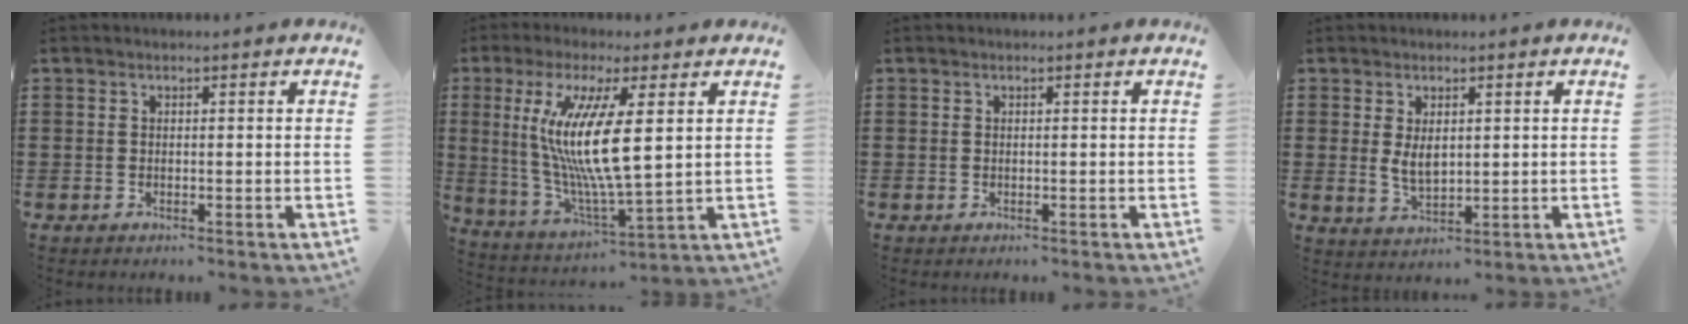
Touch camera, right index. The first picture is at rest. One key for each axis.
{"total": 11.6, "fx": 3.0, "fy": 2.3, "fz": 11.0, "tx": -0.235, "ty": -0.006, "tz": 0.048}
{"total": 0.0}
{"total": 3.5, "fx": 0.8, "fy": 2.0, "fz": 2.7, "tx": -0.048, "ty": 0.003, "tz": 0.013}